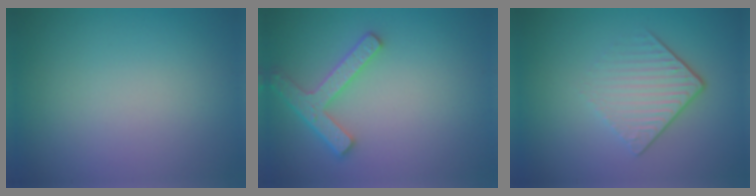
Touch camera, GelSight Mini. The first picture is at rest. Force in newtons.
{"total": 3.9, "press": 3.6, "slide": 1.5}
{"total": 4.3, "press": 2.8, "slide": 3.3}